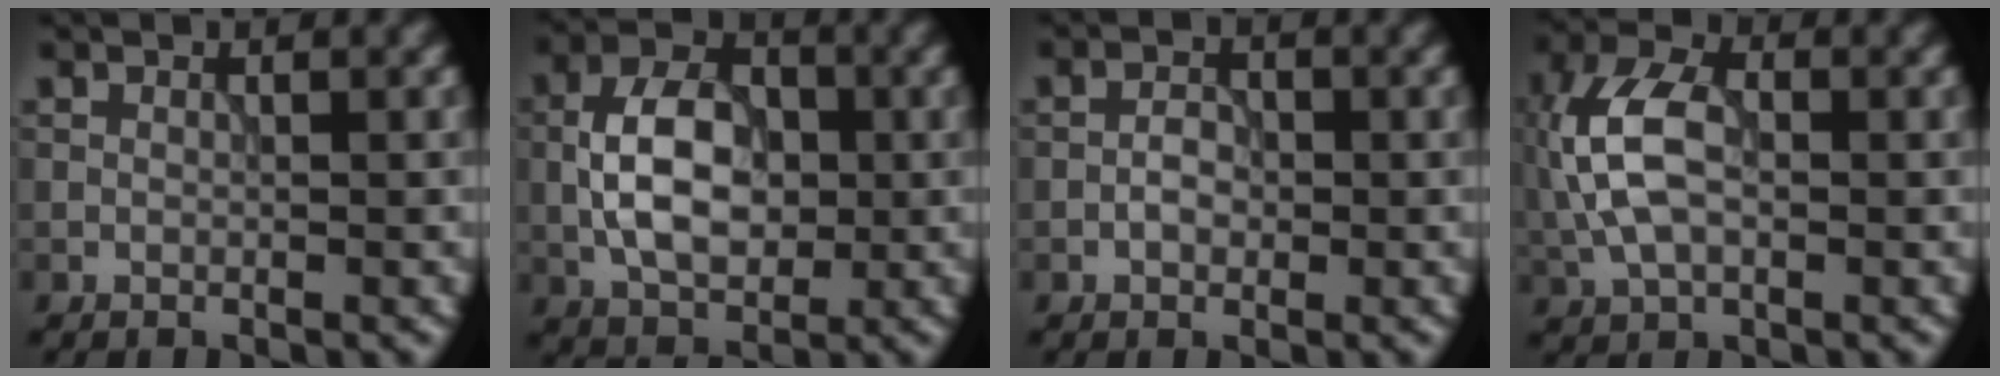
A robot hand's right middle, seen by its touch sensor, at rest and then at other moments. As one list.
[{"total": 6.9, "force": [-0.4, 4.3, 5.4], "torque": [-0.100, 0.007, -0.015]}, {"total": 1.7, "force": [-0.5, 1.1, 1.2], "torque": [-0.021, 0.005, -0.014]}, {"total": 6.9, "force": [0.0, 4.2, 5.6], "torque": [-0.131, 0.011, -0.012]}]